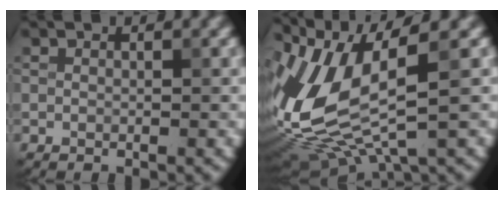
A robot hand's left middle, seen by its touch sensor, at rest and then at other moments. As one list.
[{"total": 10.4, "force": [0.1, 4.5, 9.4], "torque": [-0.215, 0.001, -0.002]}]